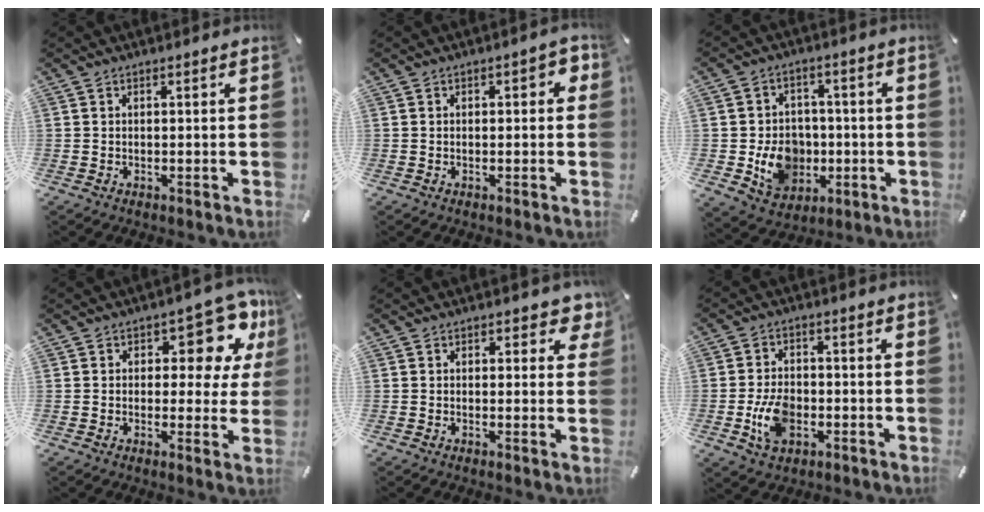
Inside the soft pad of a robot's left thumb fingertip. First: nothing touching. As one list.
[{"total": 2.8, "force": [0.1, 1.4, 2.4], "torque": [-0.029, 0.003, -0.004]}, {"total": 12.1, "force": [-2.5, 10.4, 5.5], "torque": [-0.109, 0.017, -0.035]}, {"total": 12.3, "force": [6.2, 6.4, 8.4], "torque": [-0.095, -0.047, 0.103]}, {"total": 3.6, "force": [1.9, 2.2, 2.0], "torque": [-0.013, -0.004, 0.027]}, {"total": 9.0, "force": [-2.4, 6.1, 6.1], "torque": [-0.129, 0.005, -0.044]}]